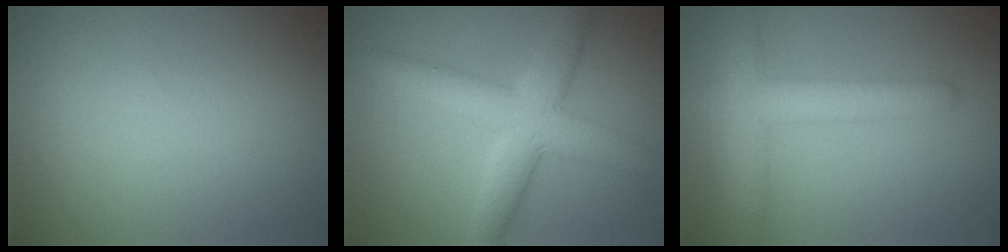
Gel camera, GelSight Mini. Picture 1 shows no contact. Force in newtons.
{"total": 5.9, "press": 5.9, "slide": 0.0}
{"total": 4.7, "press": 4.7, "slide": 0.3}